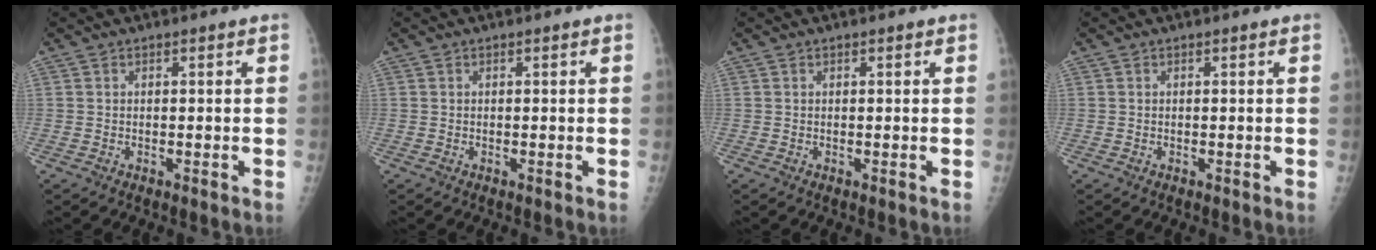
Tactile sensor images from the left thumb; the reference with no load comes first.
{"total": 0.0}
{"total": 0.0}
{"total": 0.0}